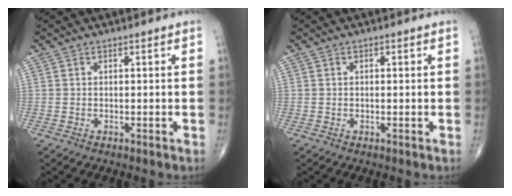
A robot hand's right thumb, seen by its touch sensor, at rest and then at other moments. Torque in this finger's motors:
{"motor_torque": [-0.71, 0.01, 0.12, 0.17, 0.01]}